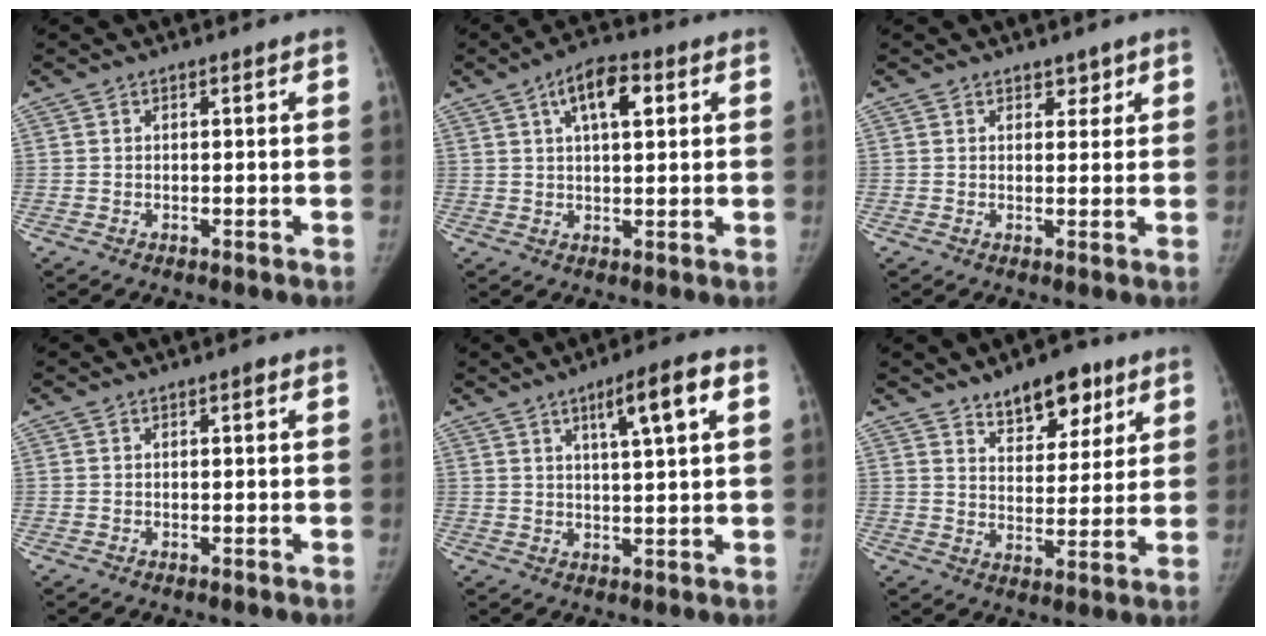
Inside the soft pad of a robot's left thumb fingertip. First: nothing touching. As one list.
[{"total": 8.0, "force": [3.2, 3.5, 6.5], "torque": [-0.093, 0.002, 0.050]}, {"total": 2.2, "force": [1.6, 1.4, 0.5], "torque": [0.016, -0.008, 0.017]}, {"total": 0.5, "force": [0.1, 0.2, 0.5], "torque": [-0.006, 0.001, 0.000]}, {"total": 7.6, "force": [3.3, 0.9, 6.8], "torque": [-0.106, -0.005, 0.051]}, {"total": 10.6, "force": [7.0, 5.4, 5.8], "torque": [-0.048, -0.040, 0.109]}]